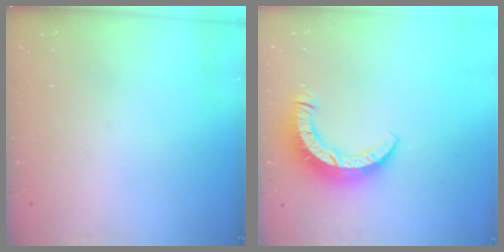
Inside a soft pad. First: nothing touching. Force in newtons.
{"total": 9.4, "press": 9.3, "slide": 0.9}